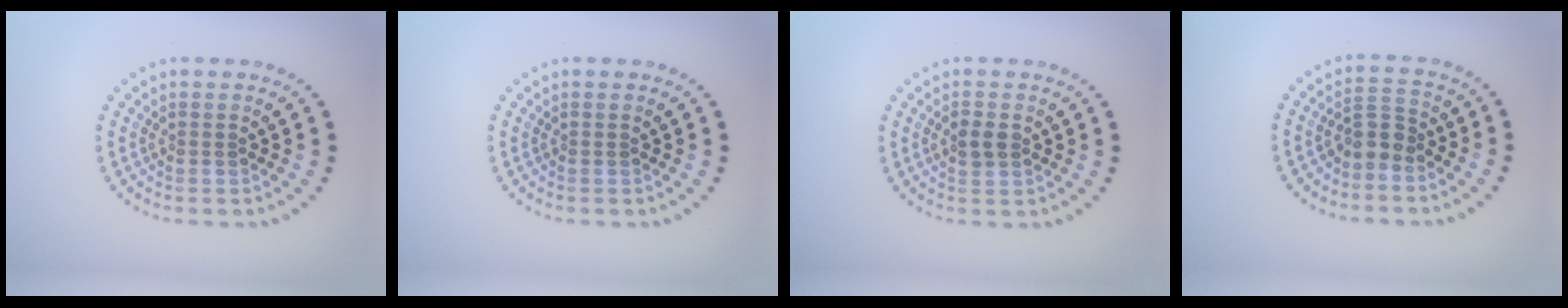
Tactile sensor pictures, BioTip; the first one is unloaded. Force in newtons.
{"total": 0.0}
{"total": 1.6, "press": 1.6, "slide": 0.1}
{"total": 2.4, "press": 1.9, "slide": 1.5}